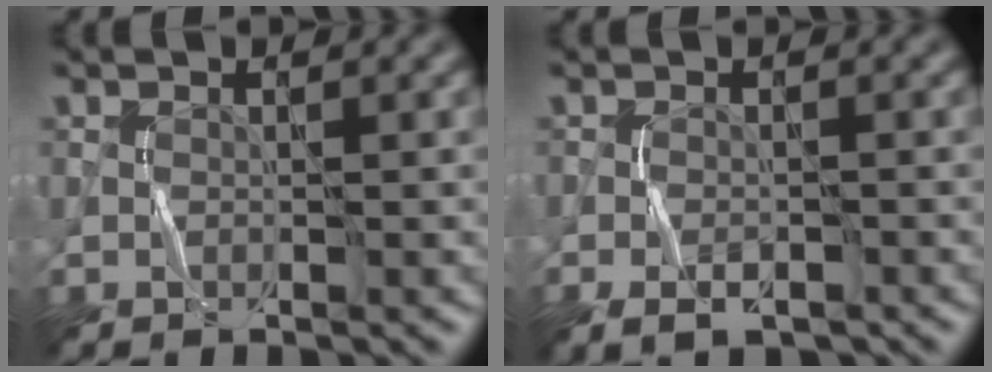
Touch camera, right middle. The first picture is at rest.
{"total": 3.0, "force": [-1.8, 1.5, 1.9], "torque": [-0.033, -0.005, -0.031]}